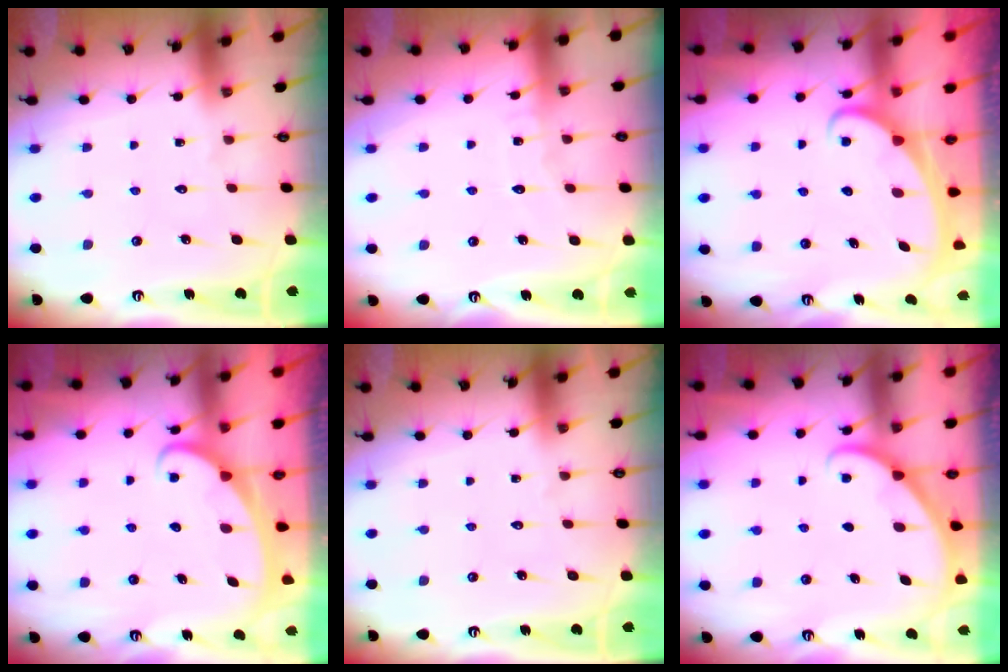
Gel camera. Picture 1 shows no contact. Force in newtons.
{"total": 4.1, "press": 4.0, "slide": 0.5}
{"total": 2.4, "press": 2.4, "slide": 0.4}
{"total": 2.6, "press": 2.6, "slide": 0.3}
{"total": 0.0}
{"total": 2.8, "press": 2.8, "slide": 0.2}